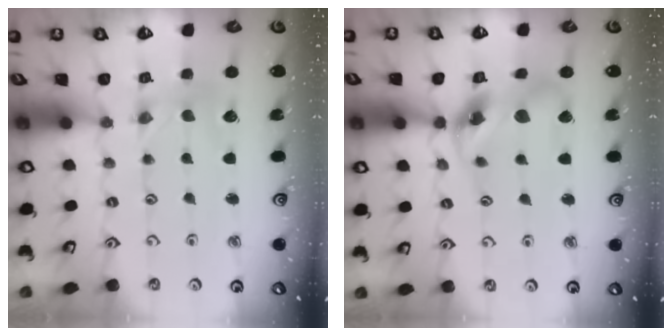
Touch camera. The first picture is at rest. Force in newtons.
{"total": 13.1, "press": 13.0, "slide": 1.7}